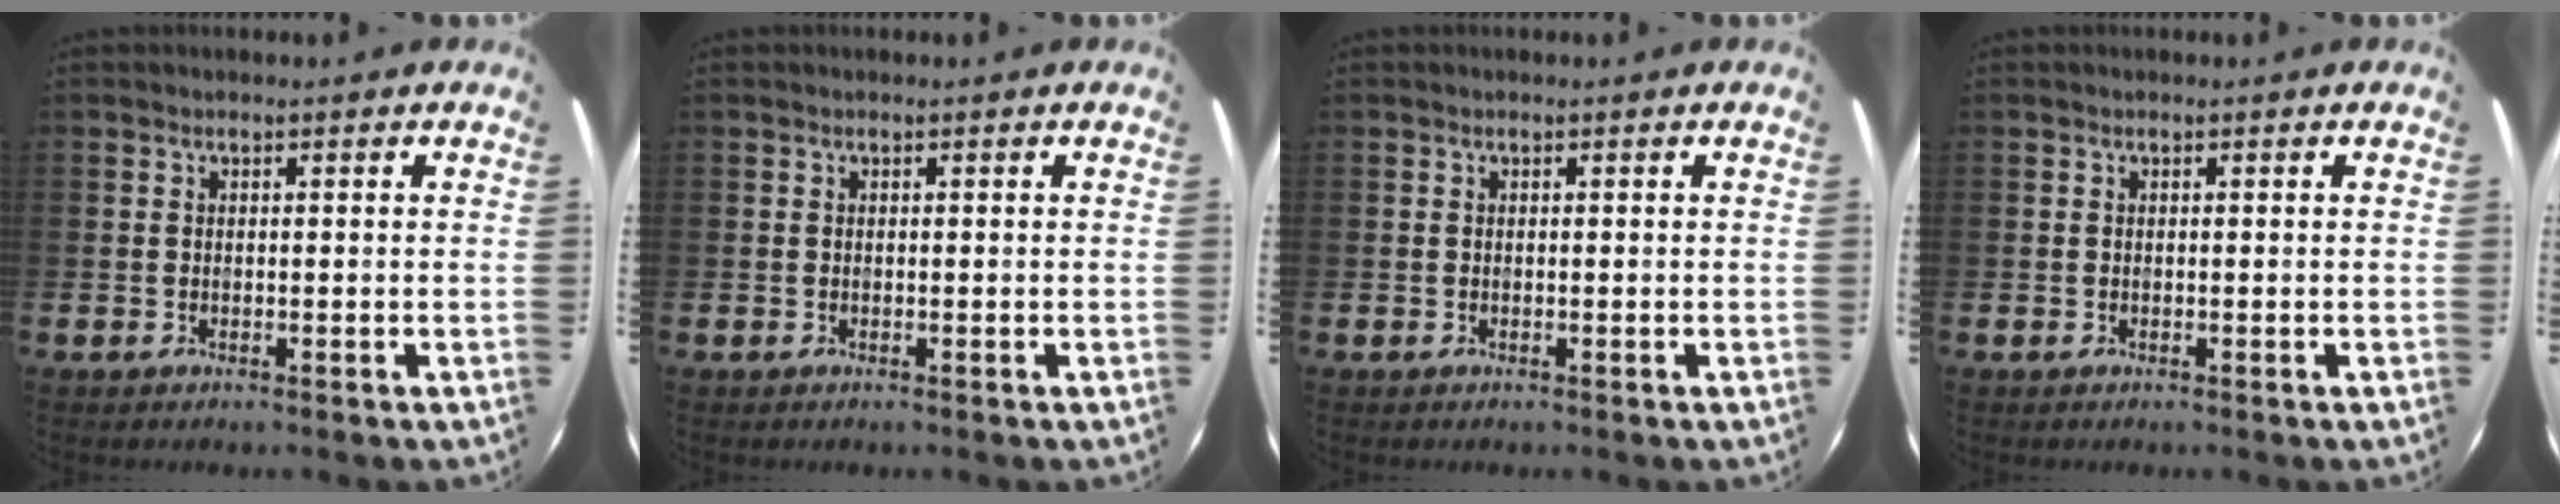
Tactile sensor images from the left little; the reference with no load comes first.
{"total": 0.0}
{"total": 0.0}
{"total": 0.0}